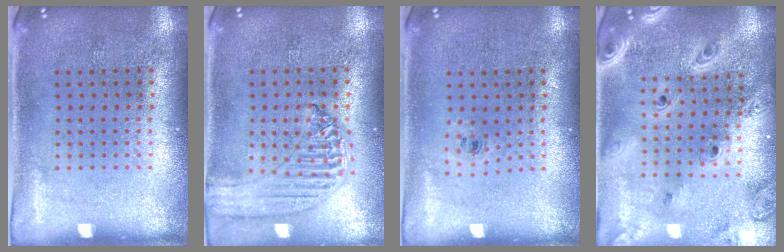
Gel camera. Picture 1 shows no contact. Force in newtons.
{"total": 1.3, "press": 1.3, "slide": 0.2}
{"total": 0.5, "press": 0.3, "slide": 0.4}
{"total": 3.1, "press": 2.6, "slide": 1.7}